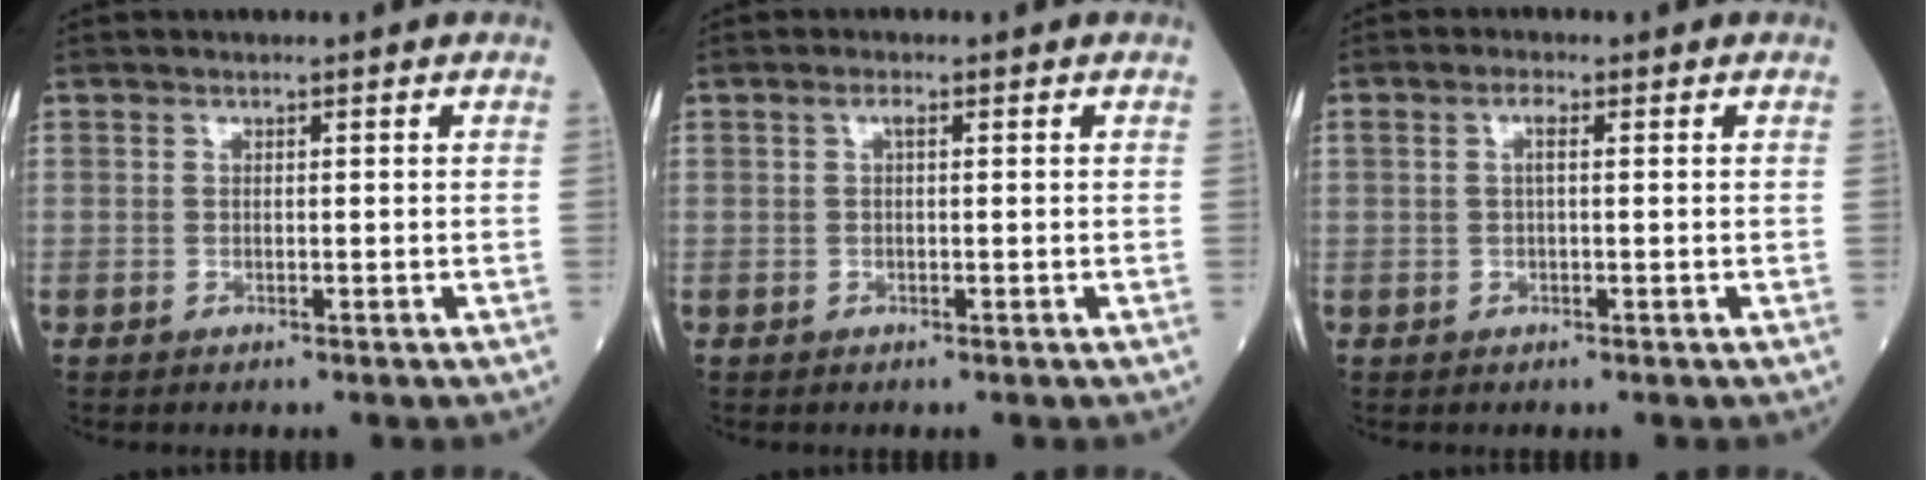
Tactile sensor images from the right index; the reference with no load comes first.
{"total": 1.1, "force": [0.3, 0.3, 1.0], "torque": [-0.018, 0.005, 0.003]}
{"total": 1.6, "force": [0.3, 0.4, 1.6], "torque": [-0.036, 0.008, 0.006]}